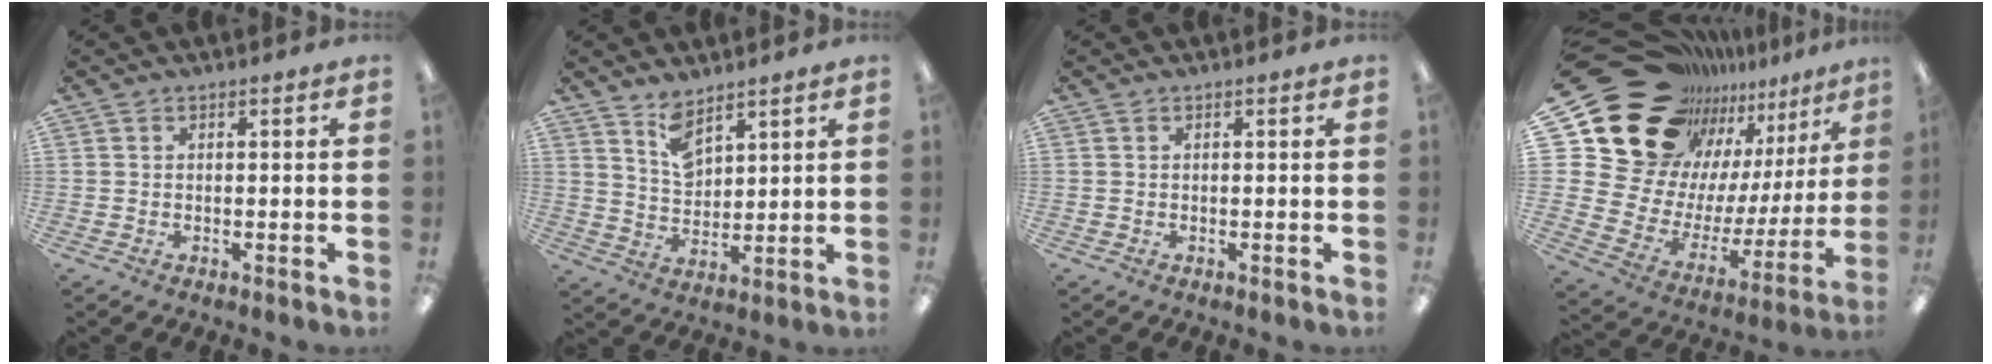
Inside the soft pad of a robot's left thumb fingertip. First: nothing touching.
{"total": 7.1, "force": [5.3, 3.5, 3.1], "torque": [-0.053, -0.027, 0.096]}
{"total": 0.0}
{"total": 22.0, "force": [16.5, 12.5, 7.5], "torque": [-0.132, -0.131, 0.329]}